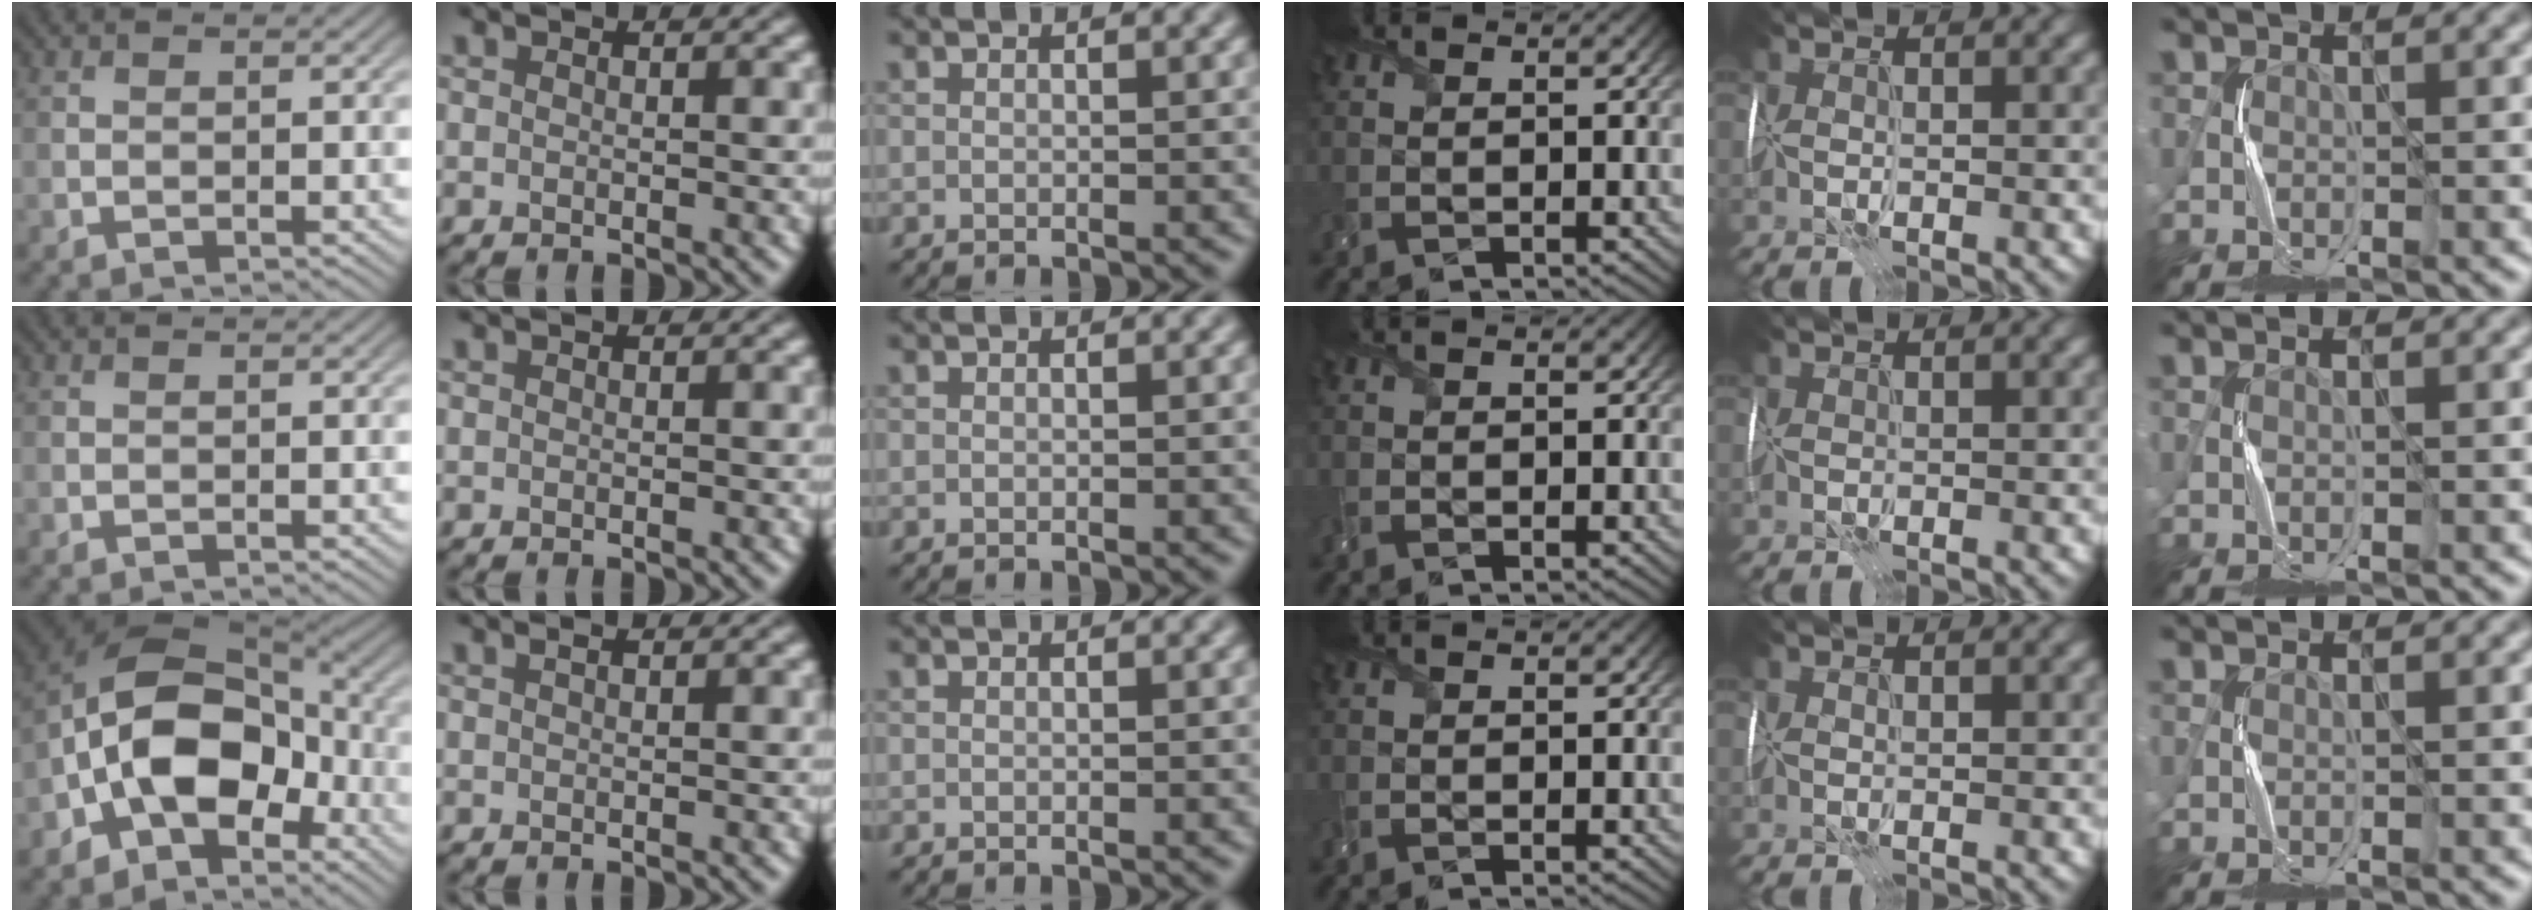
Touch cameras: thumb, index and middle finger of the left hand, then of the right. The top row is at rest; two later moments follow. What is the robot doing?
{"motion": "wrap", "object": "felt sheet"}